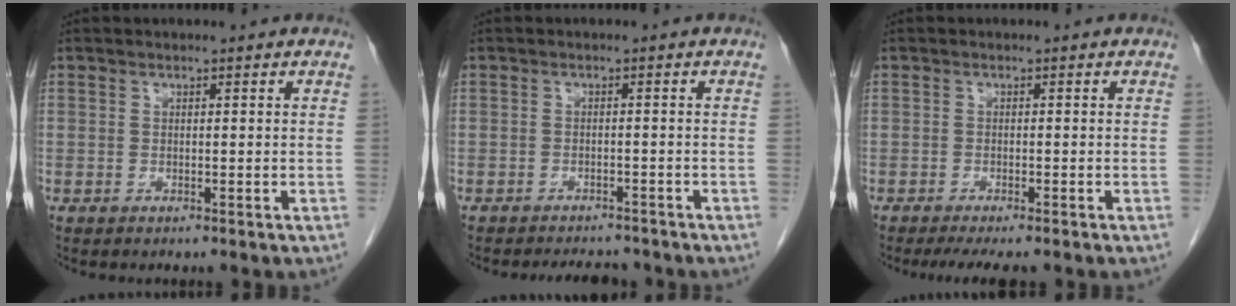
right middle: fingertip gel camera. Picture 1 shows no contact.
{"total": 5.4, "force": [-5.1, 1.6, 1.3], "torque": [-0.017, -0.002, -0.065]}
{"total": 5.1, "force": [-4.1, 0.8, 3.0], "torque": [-0.037, -0.010, -0.061]}